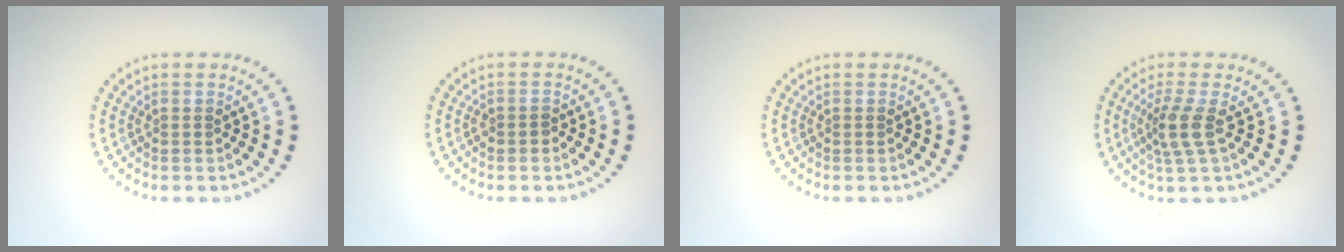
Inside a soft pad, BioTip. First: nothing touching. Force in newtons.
{"total": 0.8, "press": 0.7, "slide": 0.4}
{"total": 0.0}
{"total": 2.6, "press": 2.0, "slide": 1.7}